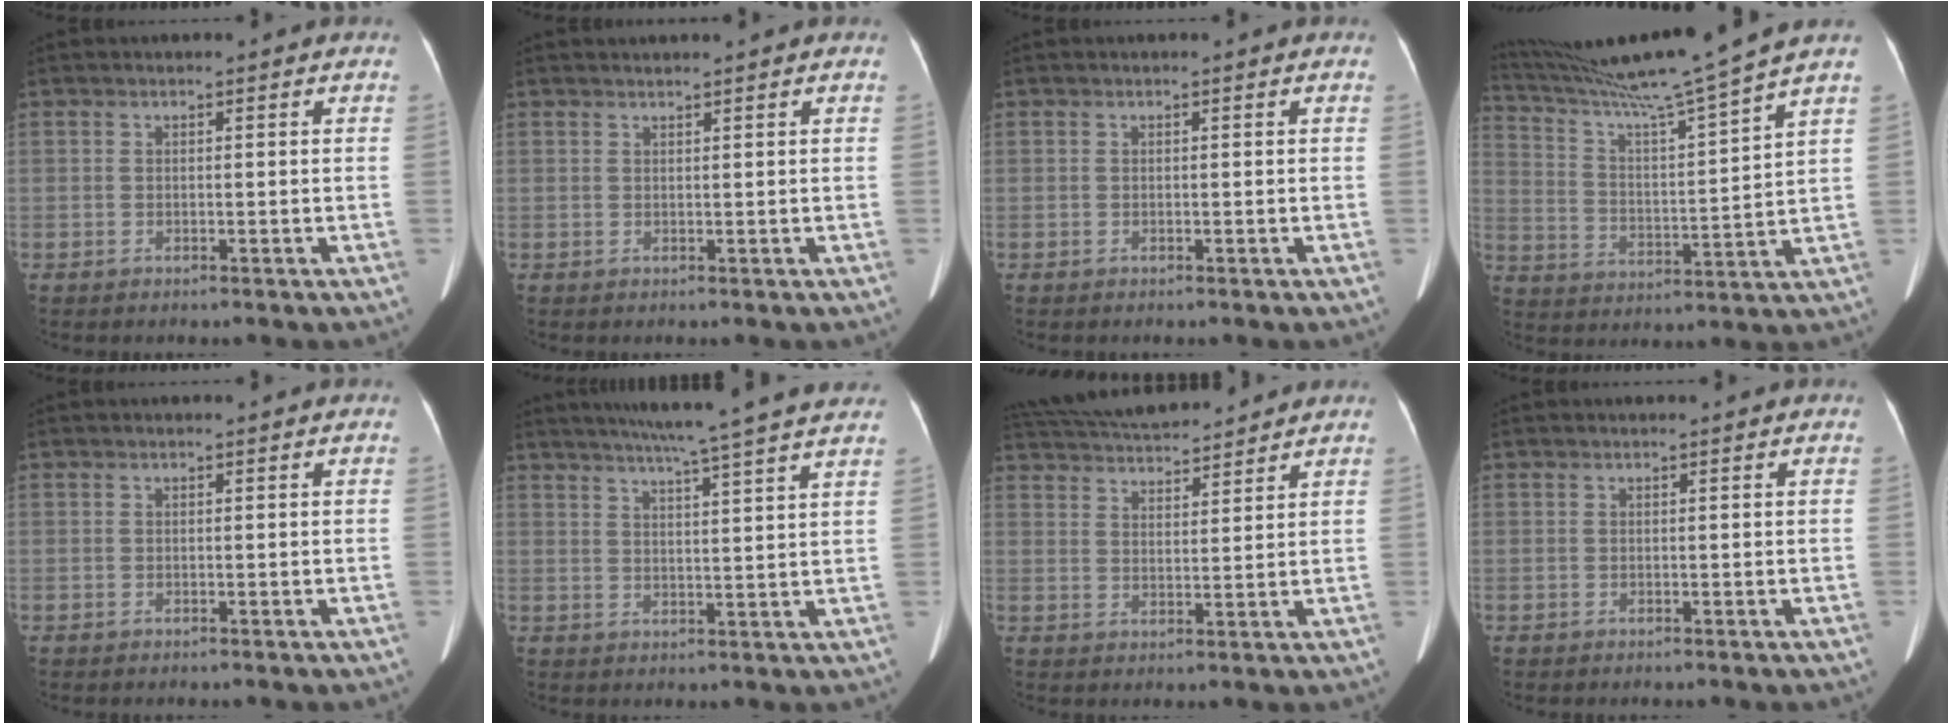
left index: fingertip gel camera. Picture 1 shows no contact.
{"total": 1.1, "force": [1.0, -0.3, 0.3], "torque": [-0.009, 0.010, 0.024]}
{"total": 0.0}
{"total": 17.1, "force": [14.8, -3.1, 8.2], "torque": [-0.148, -0.027, 0.239]}
{"total": 0.0}
{"total": 16.4, "force": [14.1, -1.2, 8.2], "torque": [-0.133, 0.000, 0.177]}
{"total": 13.5, "force": [12.5, 2.1, 4.7], "torque": [-0.094, 0.031, 0.201]}
{"total": 0.0}